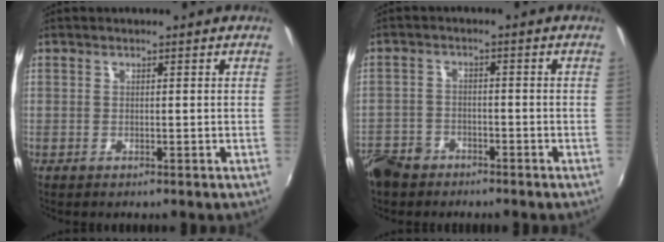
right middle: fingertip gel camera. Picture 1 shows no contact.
{"total": 9.0, "force": [-6.3, 5.8, 2.8], "torque": [-0.091, 0.003, -0.112]}